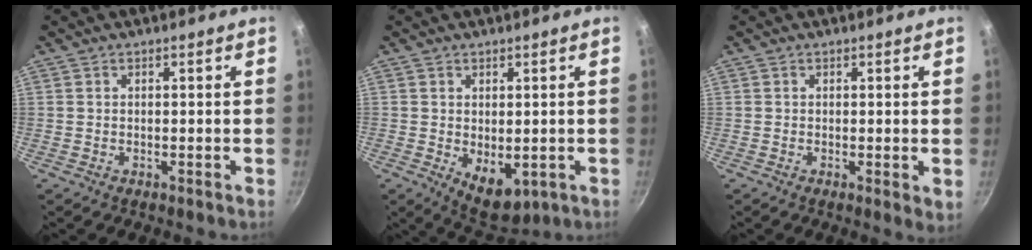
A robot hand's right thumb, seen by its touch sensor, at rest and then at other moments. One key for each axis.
{"total": 7.2, "fx": -1.6, "fy": 4.0, "fz": 5.7, "tx": -0.069, "ty": -0.008, "tz": -0.006}
{"total": 2.2, "fx": -0.2, "fy": 0.6, "fz": 2.1, "tx": -0.031, "ty": -0.009, "tz": -0.005}